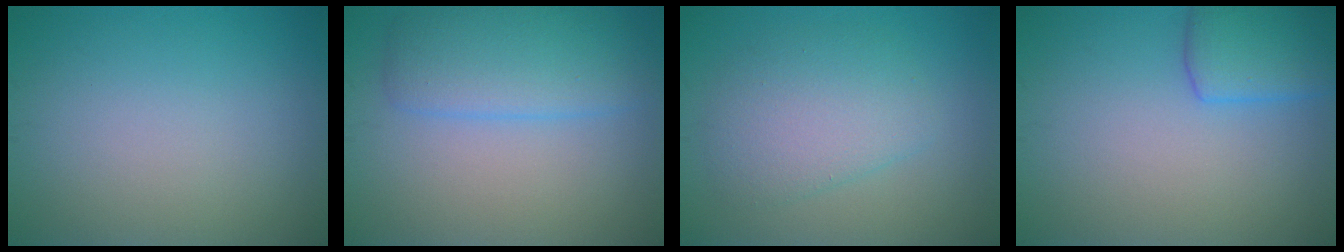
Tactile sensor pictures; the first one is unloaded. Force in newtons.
{"total": 4.8, "press": 4.8, "slide": 0.1}
{"total": 4.1, "press": 4.1, "slide": 0.2}
{"total": 3.9, "press": 3.9, "slide": 0.3}